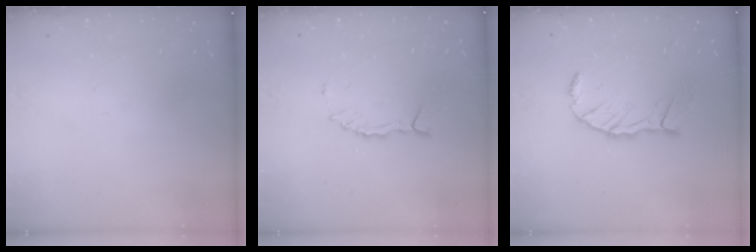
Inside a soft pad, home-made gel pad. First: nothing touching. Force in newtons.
{"total": 4.1, "press": 4.1, "slide": 0.4}
{"total": 10.8, "press": 10.7, "slide": 1.3}